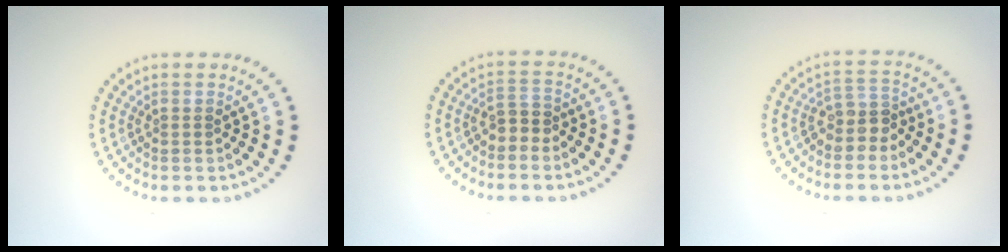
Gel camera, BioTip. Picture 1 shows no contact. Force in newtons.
{"total": 1.7, "press": 1.5, "slide": 0.8}
{"total": 2.5, "press": 2.0, "slide": 1.5}